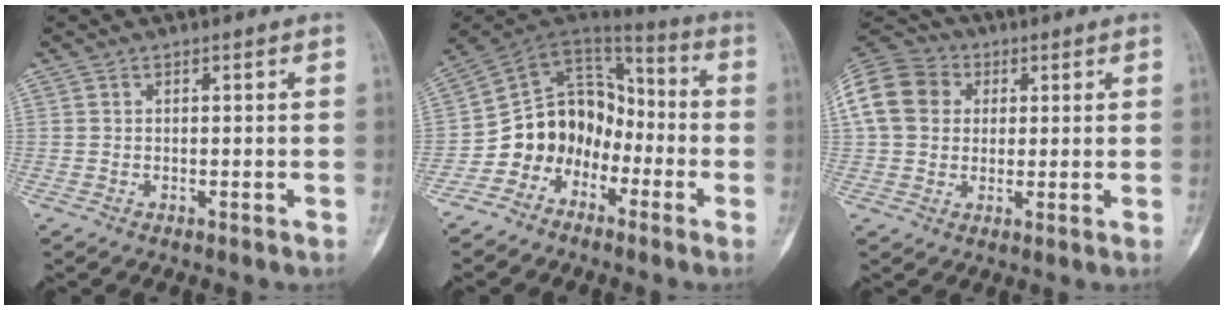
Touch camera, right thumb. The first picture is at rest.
{"total": 13.0, "force": [-6.0, 10.3, 5.2], "torque": [-0.049, 0.099, -0.120]}
{"total": 14.2, "force": [3.1, 11.7, 7.3], "torque": [-0.146, 0.027, 0.047]}